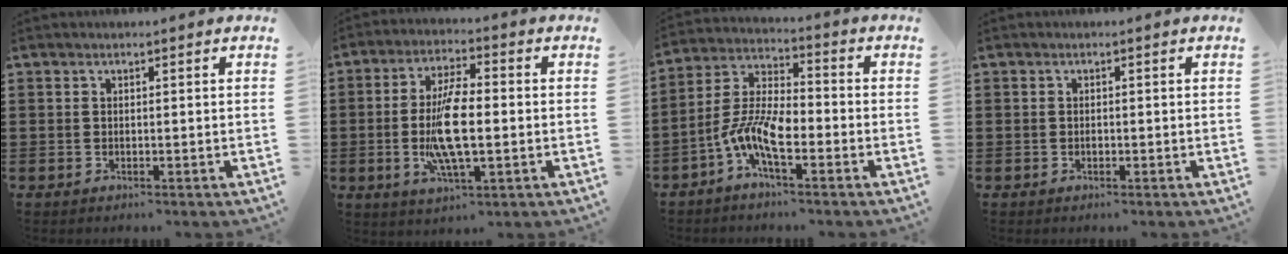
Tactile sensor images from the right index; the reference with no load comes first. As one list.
[{"total": 10.0, "force": [-1.1, 3.1, 9.5], "torque": [-0.195, -0.010, -0.022]}, {"total": 8.3, "force": [-3.6, 3.0, 6.8], "torque": [-0.170, -0.006, -0.076]}, {"total": 0.6, "force": [-0.2, 0.5, 0.3], "torque": [-0.006, 0.002, -0.006]}]